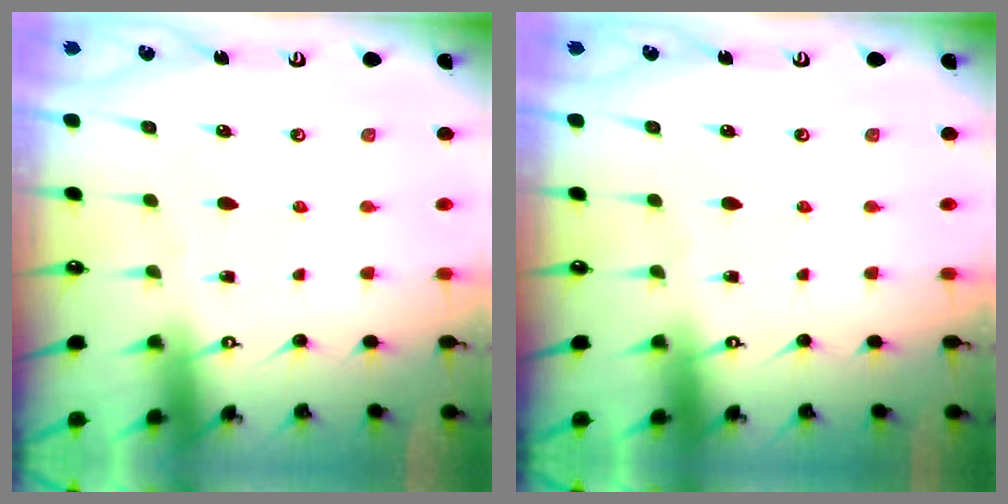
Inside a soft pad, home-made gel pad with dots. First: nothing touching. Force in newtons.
{"total": 0.0}